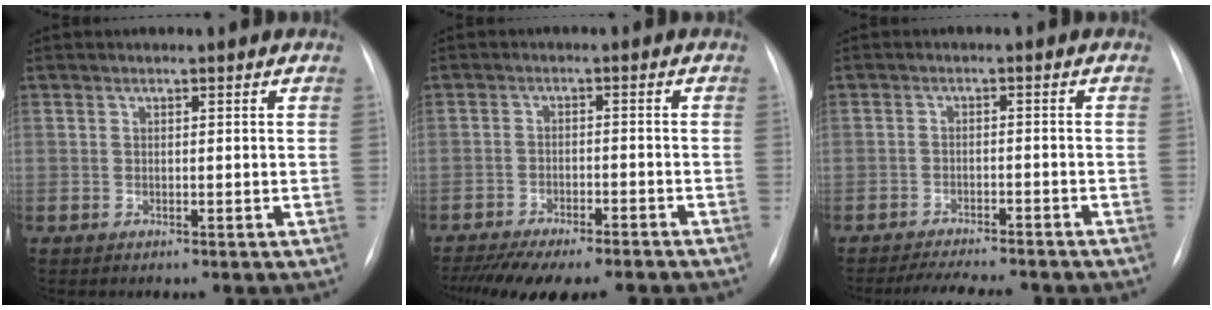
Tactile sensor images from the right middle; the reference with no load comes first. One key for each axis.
{"total": 16.5, "fx": -14.2, "fy": 3.4, "fz": 7.8, "tx": -0.143, "ty": -0.018, "tz": -0.195}
{"total": 8.7, "fx": -7.8, "fy": 1.6, "fz": 3.5, "tx": -0.049, "ty": -0.005, "tz": -0.111}